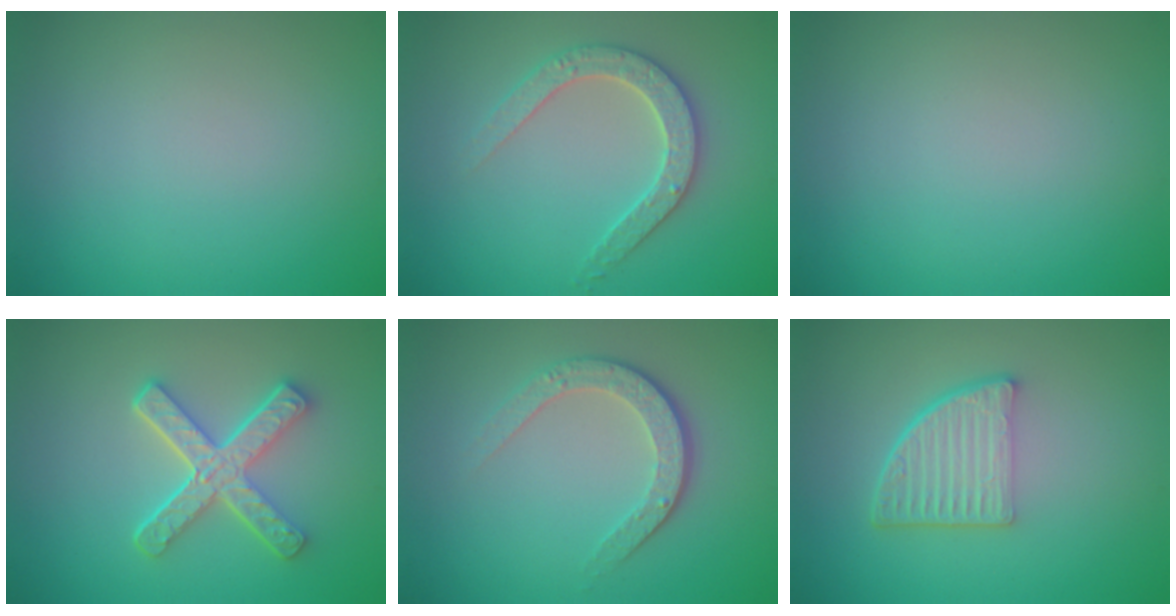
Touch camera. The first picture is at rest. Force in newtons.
{"total": 3.0, "press": 2.9, "slide": 0.6}
{"total": 0.0}
{"total": 5.0, "press": 3.8, "slide": 3.2}
{"total": 3.5, "press": 2.6, "slide": 2.3}
{"total": 4.8, "press": 3.3, "slide": 3.4}